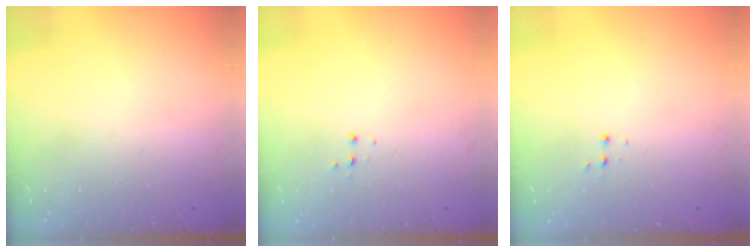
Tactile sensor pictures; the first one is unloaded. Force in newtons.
{"total": 3.9, "press": 3.9, "slide": 0.5}
{"total": 3.3, "press": 3.2, "slide": 0.4}